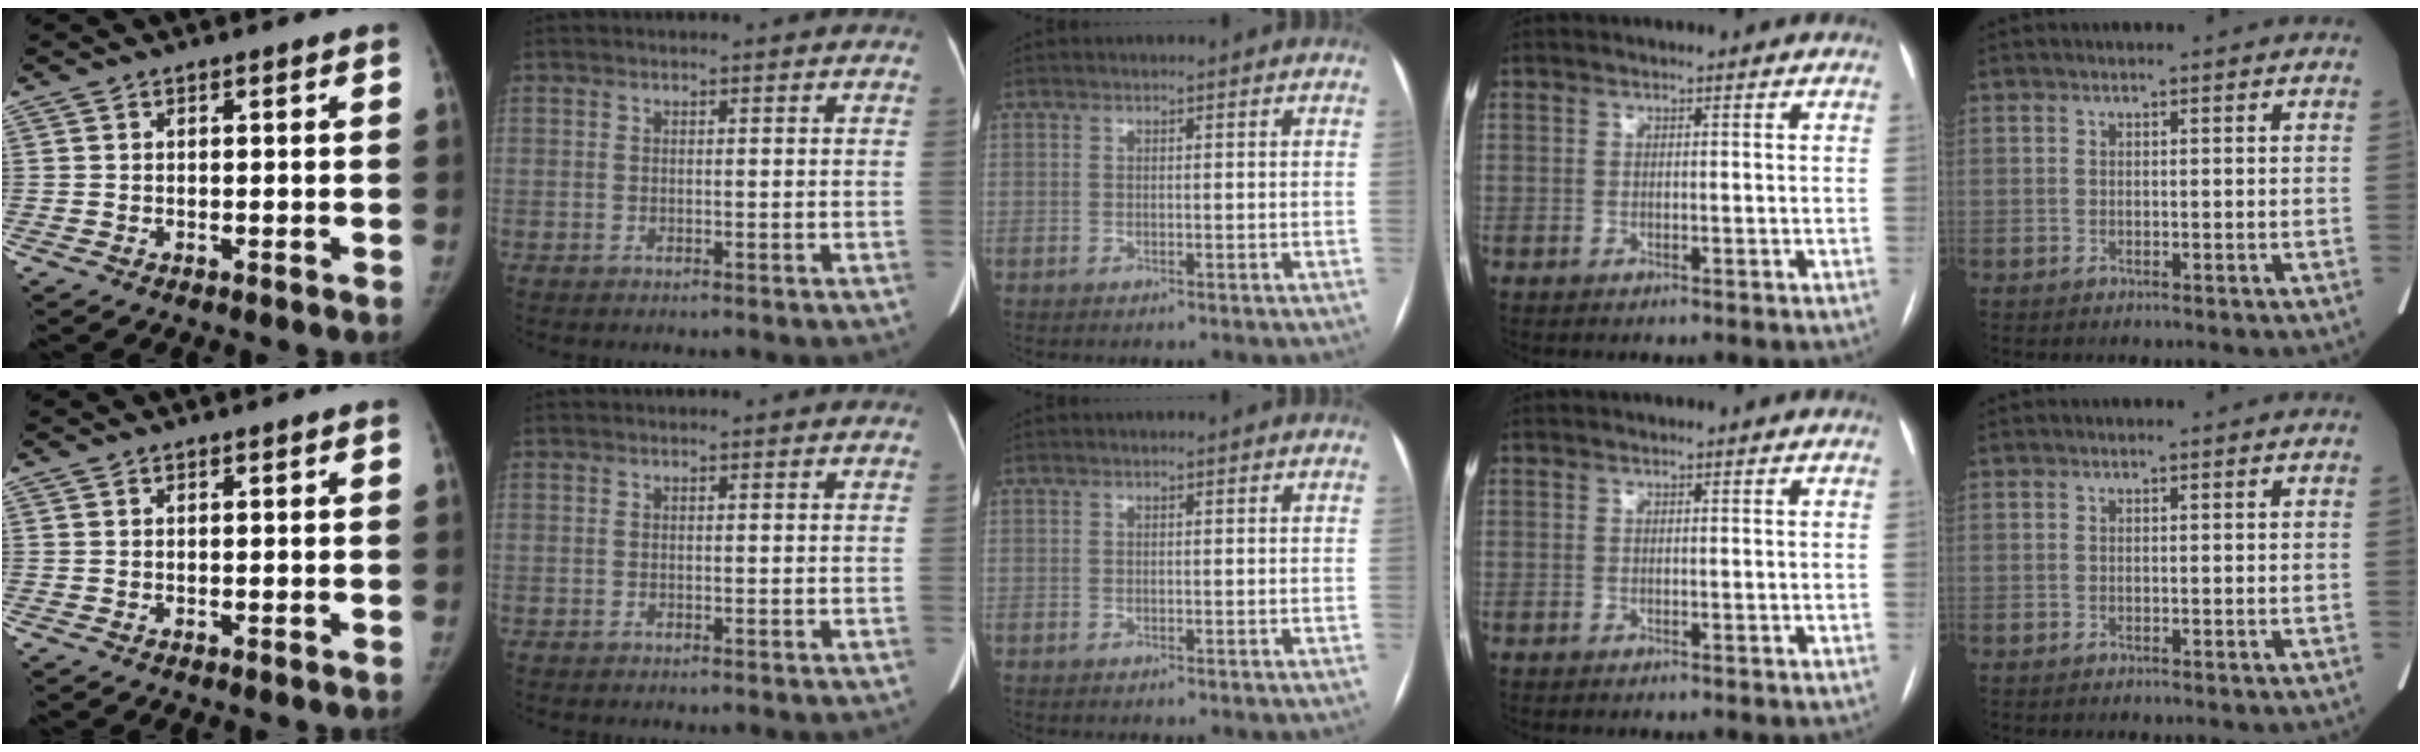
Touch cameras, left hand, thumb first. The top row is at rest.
{}